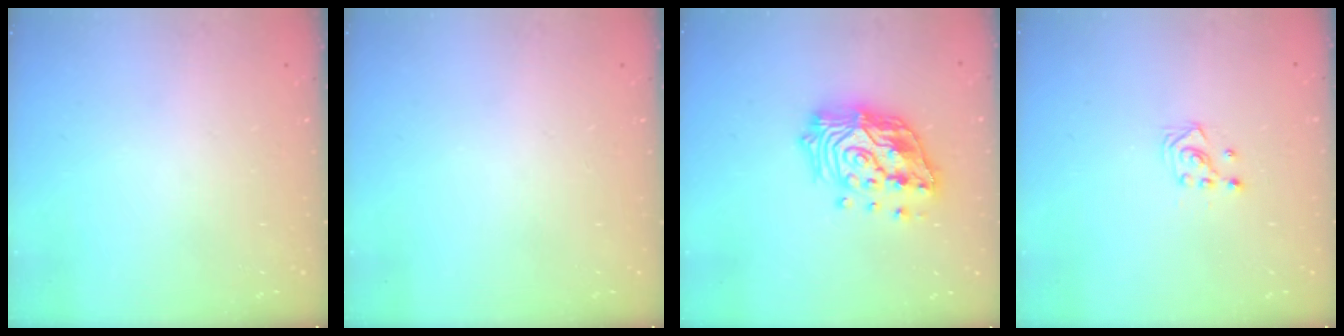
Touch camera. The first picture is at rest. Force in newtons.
{"total": 0.0}
{"total": 19.6, "press": 19.5, "slide": 2.3}
{"total": 2.9, "press": 2.9, "slide": 0.3}